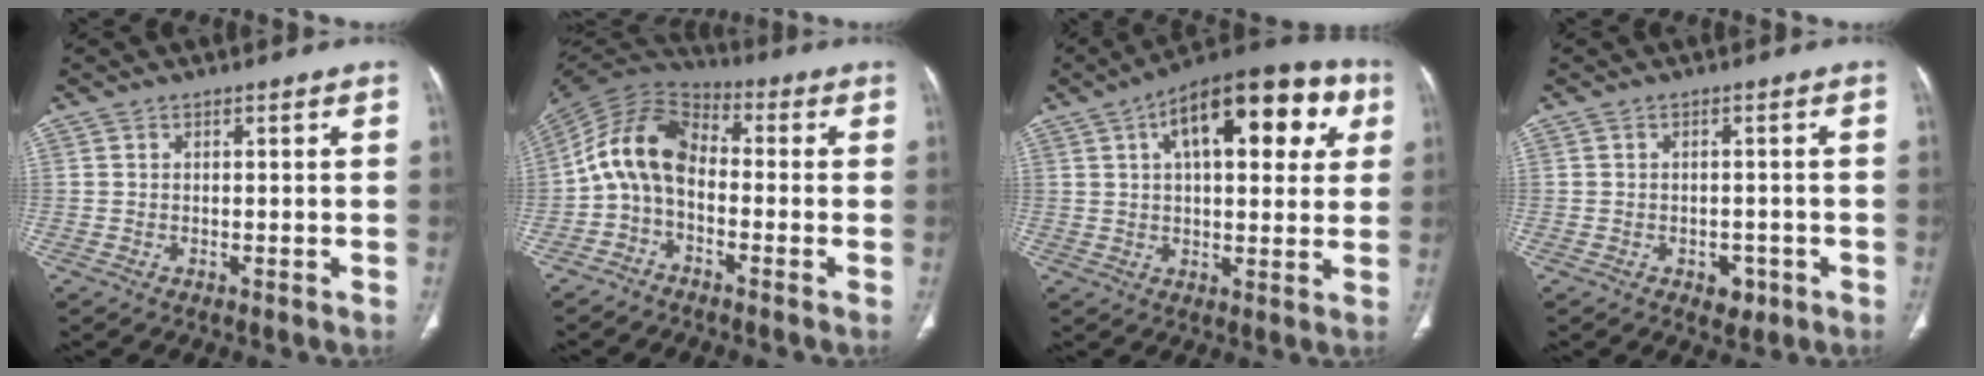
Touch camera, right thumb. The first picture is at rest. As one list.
[{"total": 11.4, "force": [-1.8, 7.4, 8.4], "torque": [-0.148, 0.051, -0.052]}, {"total": 21.5, "force": [7.6, 9.8, 17.5], "torque": [-0.216, 0.022, 0.105]}, {"total": 3.2, "force": [-1.5, 2.3, 1.7], "torque": [-0.006, 0.005, -0.014]}]